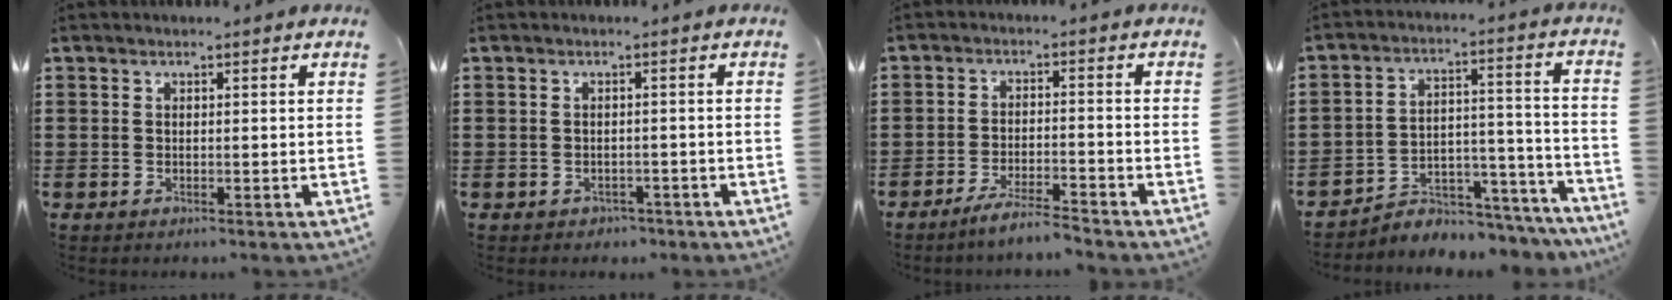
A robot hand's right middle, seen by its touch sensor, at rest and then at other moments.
{"total": 1.0, "force": [-0.9, 0.4, -0.1], "torque": [-0.003, -0.002, -0.020]}
{"total": 4.2, "force": [-3.9, -0.2, 1.7], "torque": [-0.036, -0.006, -0.075]}
{"total": 4.3, "force": [-4.1, 1.4, 0.4], "torque": [-0.013, 0.007, -0.083]}